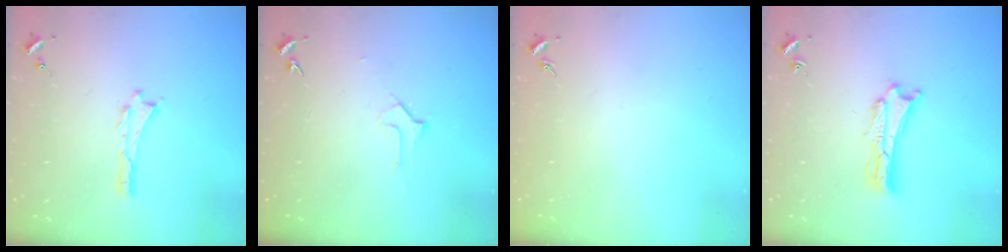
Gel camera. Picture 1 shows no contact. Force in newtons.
{"total": 1.6, "press": 1.6, "slide": 0.1}
{"total": 0.0}
{"total": 1.8, "press": 1.8, "slide": 0.3}